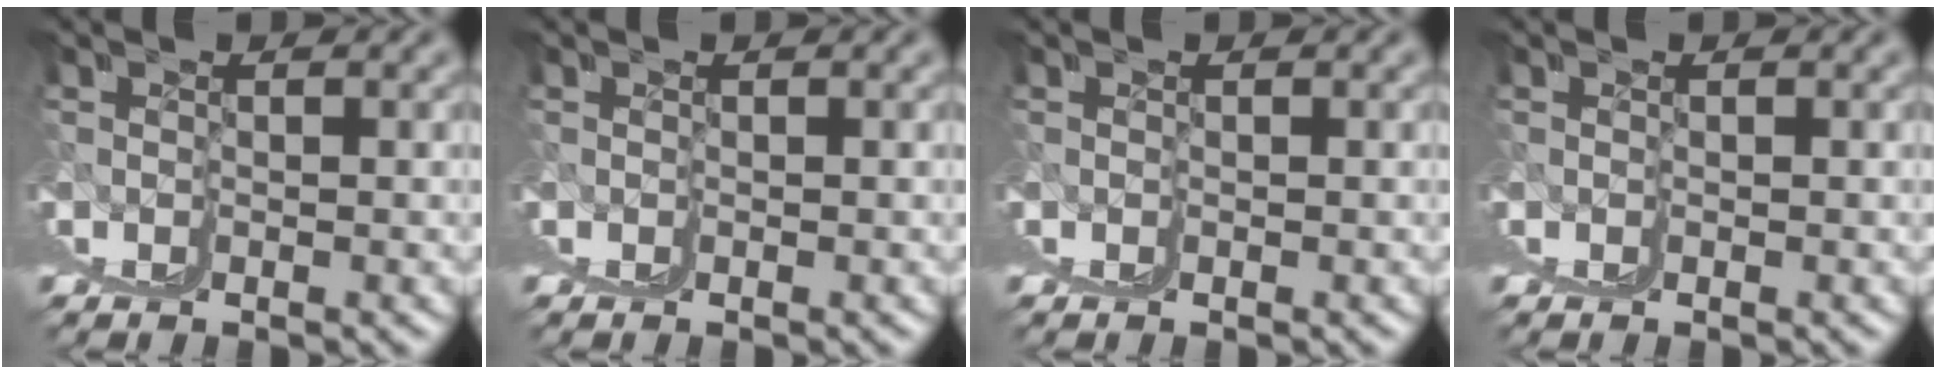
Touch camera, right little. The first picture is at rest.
{"total": 0.0}
{"total": 0.0}
{"total": 0.0}